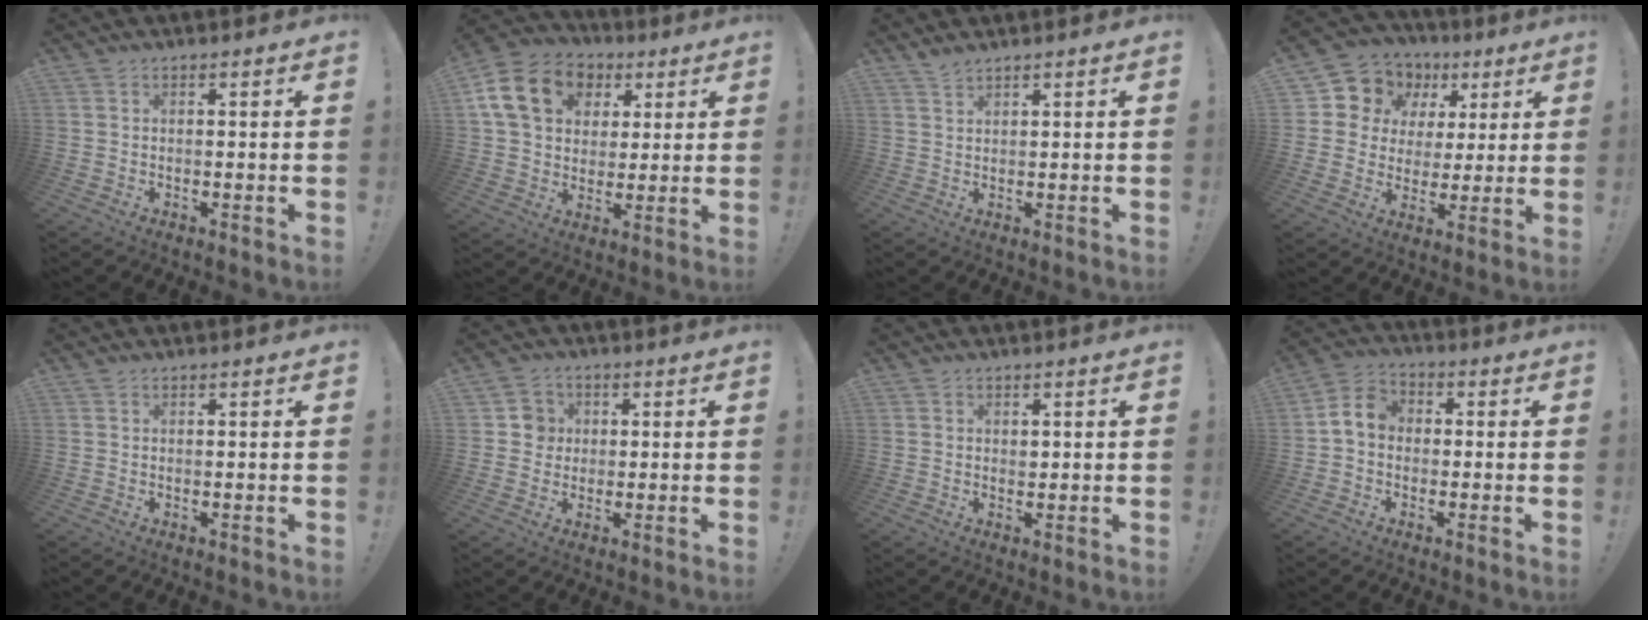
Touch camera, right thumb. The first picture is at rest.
{"total": 18.4, "force": [6.2, 14.1, 10.0], "torque": [-0.153, -0.006, 0.129]}
{"total": 2.4, "force": [2.1, 0.4, 1.1], "torque": [-0.019, -0.009, 0.038]}
{"total": 9.4, "force": [4.2, 8.2, 2.2], "torque": [-0.040, -0.034, 0.087]}
{"total": 0.0}
{"total": 5.0, "force": [0.8, 4.8, 1.1], "torque": [-0.015, 0.003, 0.015]}
{"total": 1.0, "force": [0.6, 0.8, 0.3], "torque": [0.006, -0.004, 0.008]}
{"total": 6.6, "force": [-0.3, 5.1, 4.1], "torque": [-0.078, 0.018, -0.001]}